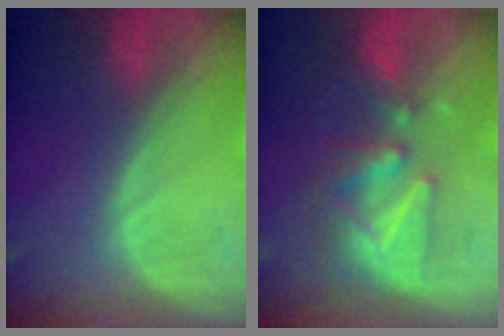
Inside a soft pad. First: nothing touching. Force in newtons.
{"total": 8.6, "press": 8.0, "slide": 3.1}